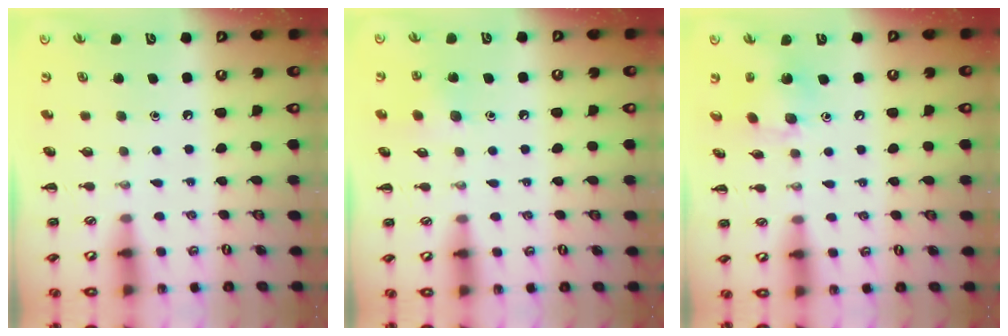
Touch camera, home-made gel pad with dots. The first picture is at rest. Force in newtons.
{"total": 7.0, "press": 6.8, "slide": 1.8}
{"total": 5.9, "press": 5.8, "slide": 1.2}